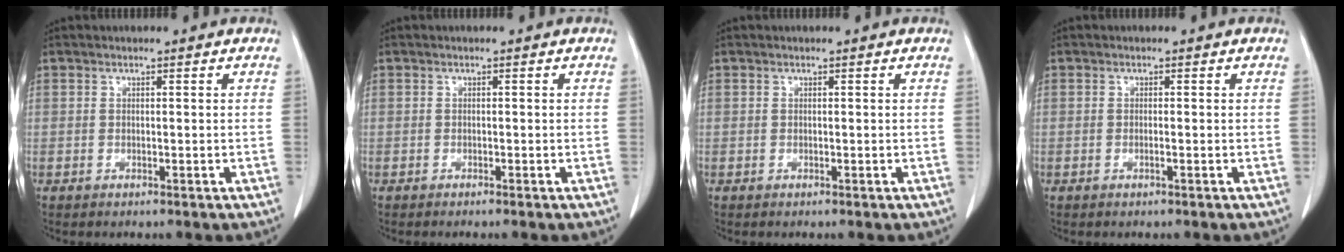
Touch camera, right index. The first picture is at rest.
{"total": 0.7, "force": [-0.6, -0.2, 0.4], "torque": [-0.007, 0.001, -0.009]}
{"total": 0.0}
{"total": 0.5, "force": [-0.2, -0.1, 0.5], "torque": [-0.009, 0.001, -0.003]}